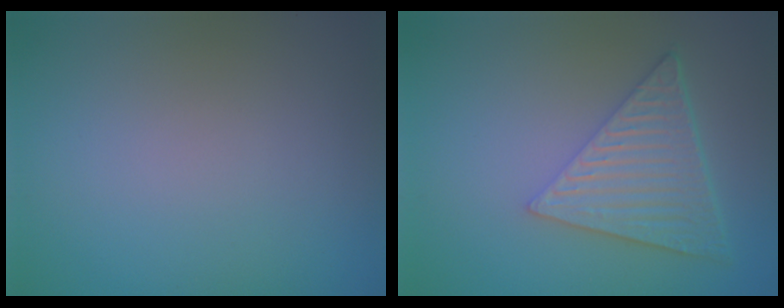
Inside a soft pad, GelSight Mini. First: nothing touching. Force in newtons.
{"total": 6.6, "press": 4.7, "slide": 4.6}